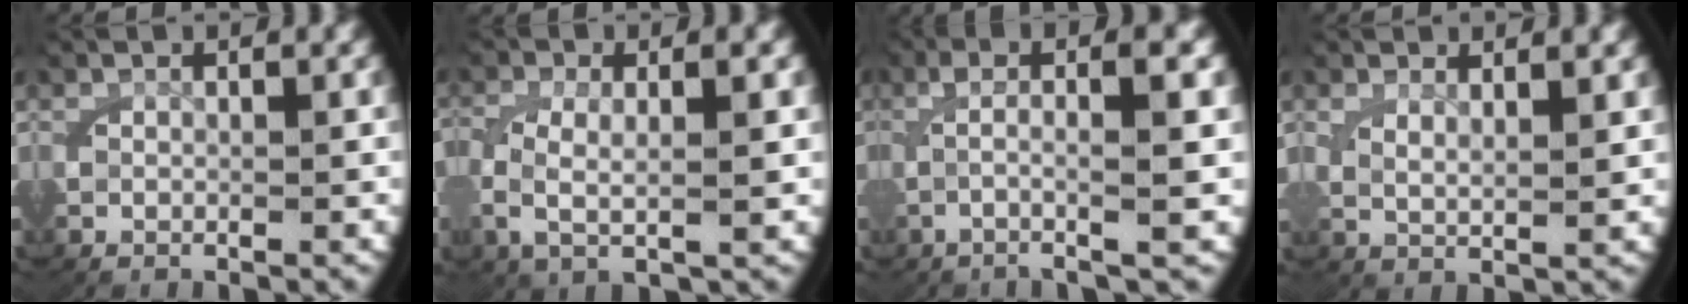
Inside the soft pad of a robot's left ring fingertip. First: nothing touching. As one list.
[{"total": 4.2, "force": [0.3, 1.8, 3.8], "torque": [-0.086, -0.005, 0.011]}, {"total": 5.5, "force": [0.3, 1.0, 5.4], "torque": [-0.095, 0.012, 0.000]}, {"total": 2.2, "force": [1.4, 0.6, 1.7], "torque": [-0.038, -0.009, 0.031]}]